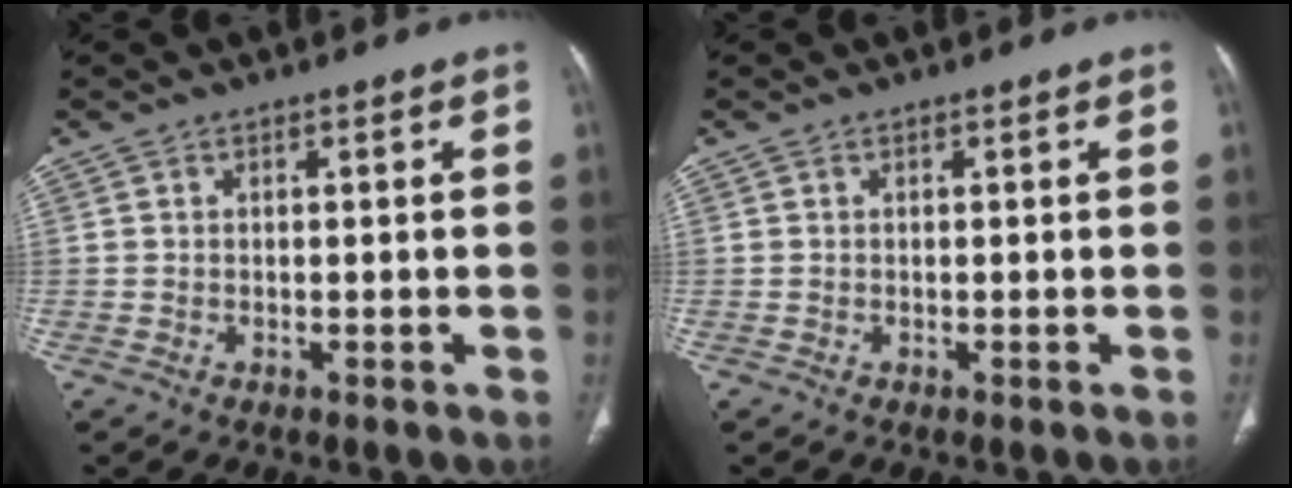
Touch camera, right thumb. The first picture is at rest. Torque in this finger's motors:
{"motor_torque": [0.00, 0.00, -0.02, -0.03, 0.00]}